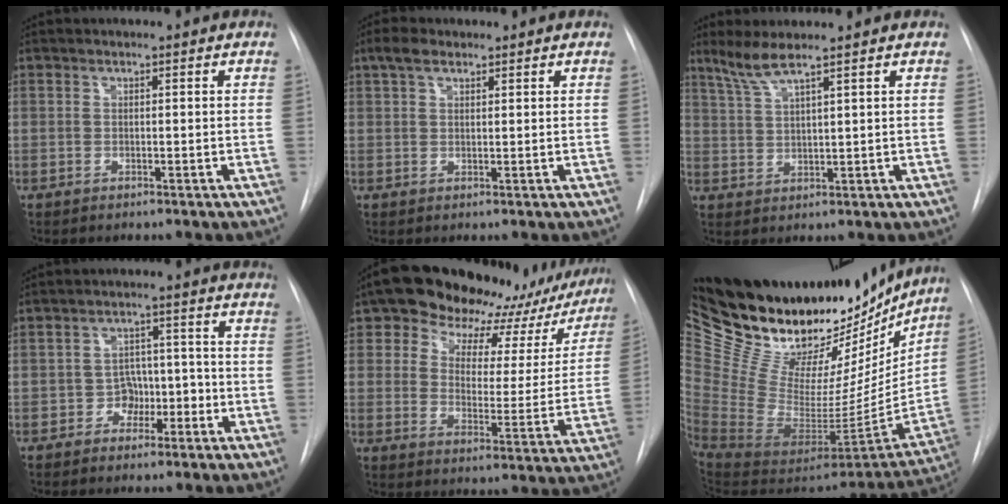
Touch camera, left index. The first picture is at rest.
{"total": 3.1, "force": [2.2, 1.4, 1.7], "torque": [-0.038, 0.016, 0.042]}
{"total": 4.6, "force": [3.7, -0.4, 2.7], "torque": [-0.063, 0.002, 0.079]}
{"total": 4.0, "force": [-1.8, 3.1, 1.9], "torque": [-0.017, 0.015, -0.028]}
{"total": 23.9, "force": [19.1, 11.0, 9.3], "torque": [-0.139, 0.009, 0.234]}
{"total": 38.3, "force": [32.2, 14.9, 14.4], "torque": [-0.278, -0.037, 0.485]}